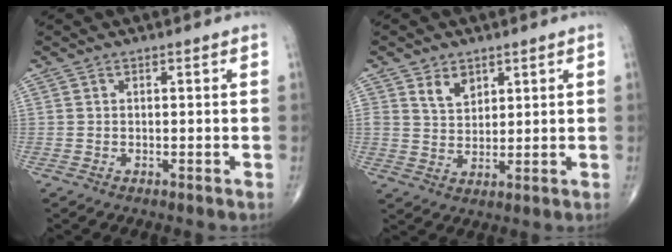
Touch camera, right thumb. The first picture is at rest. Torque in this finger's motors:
{"motor_torque": [0.02, 0.07, 0.32, 0.30, 0.01]}